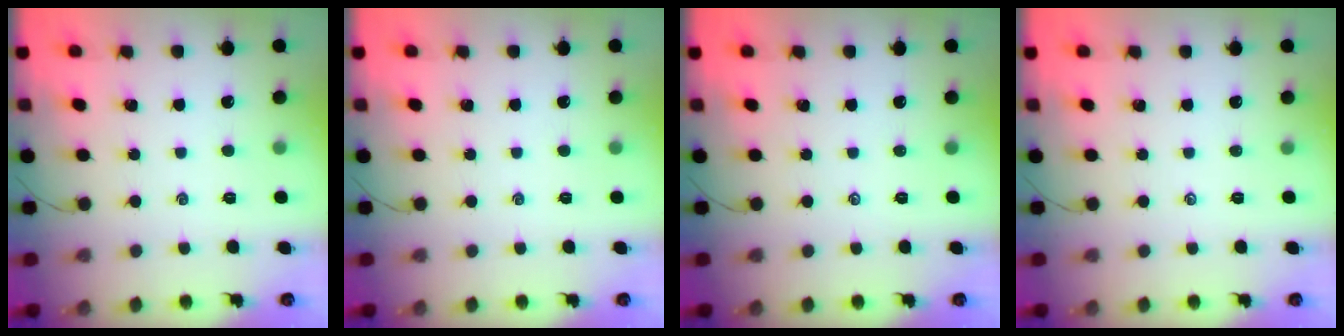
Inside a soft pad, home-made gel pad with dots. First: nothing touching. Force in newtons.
{"total": 0.0}
{"total": 0.0}
{"total": 0.0}